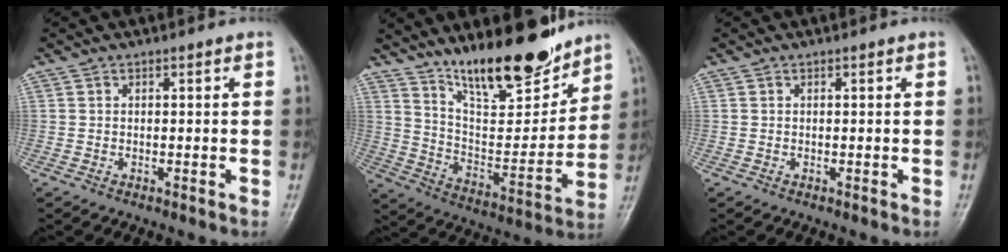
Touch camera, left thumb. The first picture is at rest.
{"total": 18.2, "force": [14.2, 5.2, 10.2], "torque": [-0.117, -0.094, 0.245]}
{"total": 0.0}